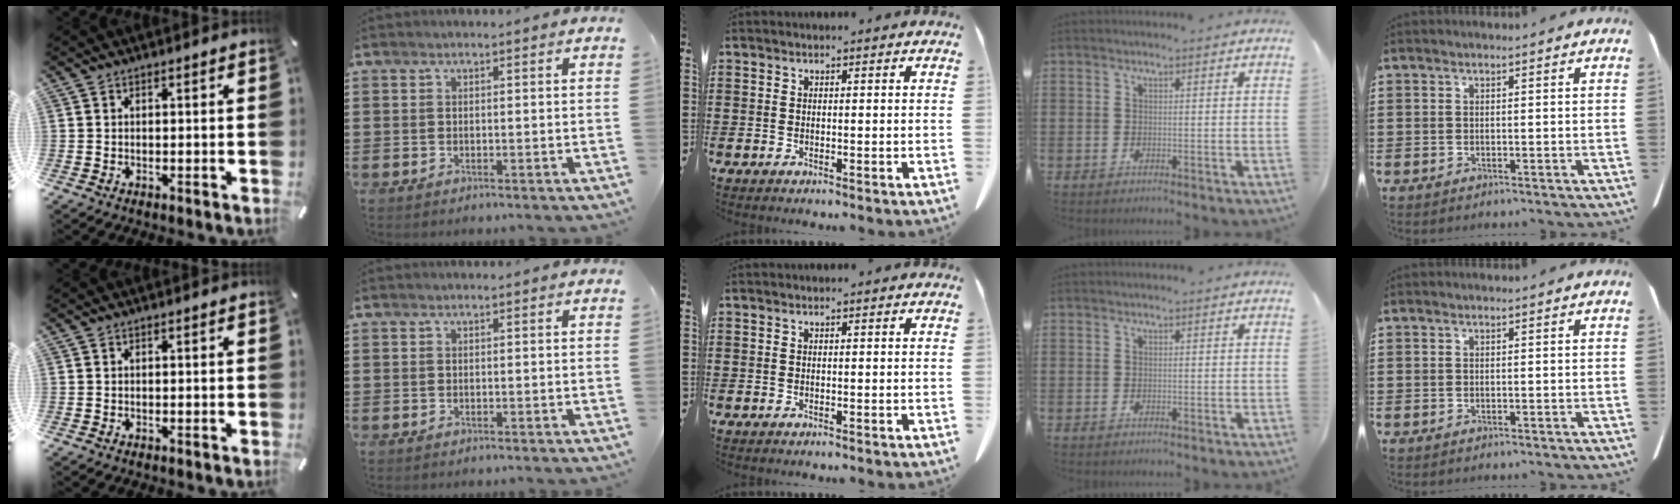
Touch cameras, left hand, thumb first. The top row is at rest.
{}